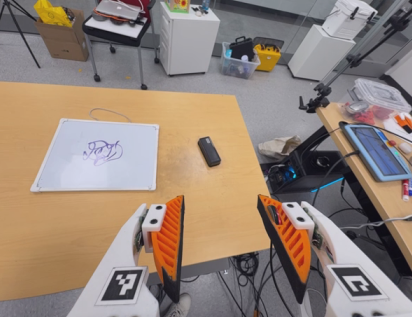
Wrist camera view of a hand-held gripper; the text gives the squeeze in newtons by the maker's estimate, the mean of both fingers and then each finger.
{"total": 0.0}